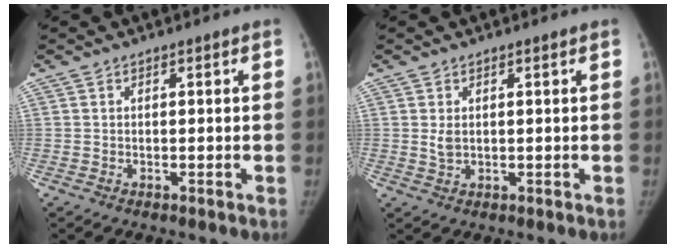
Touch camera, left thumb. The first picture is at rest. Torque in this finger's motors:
{"motor_torque": [0.23, -0.24, 0.21, -0.07, 0.08]}